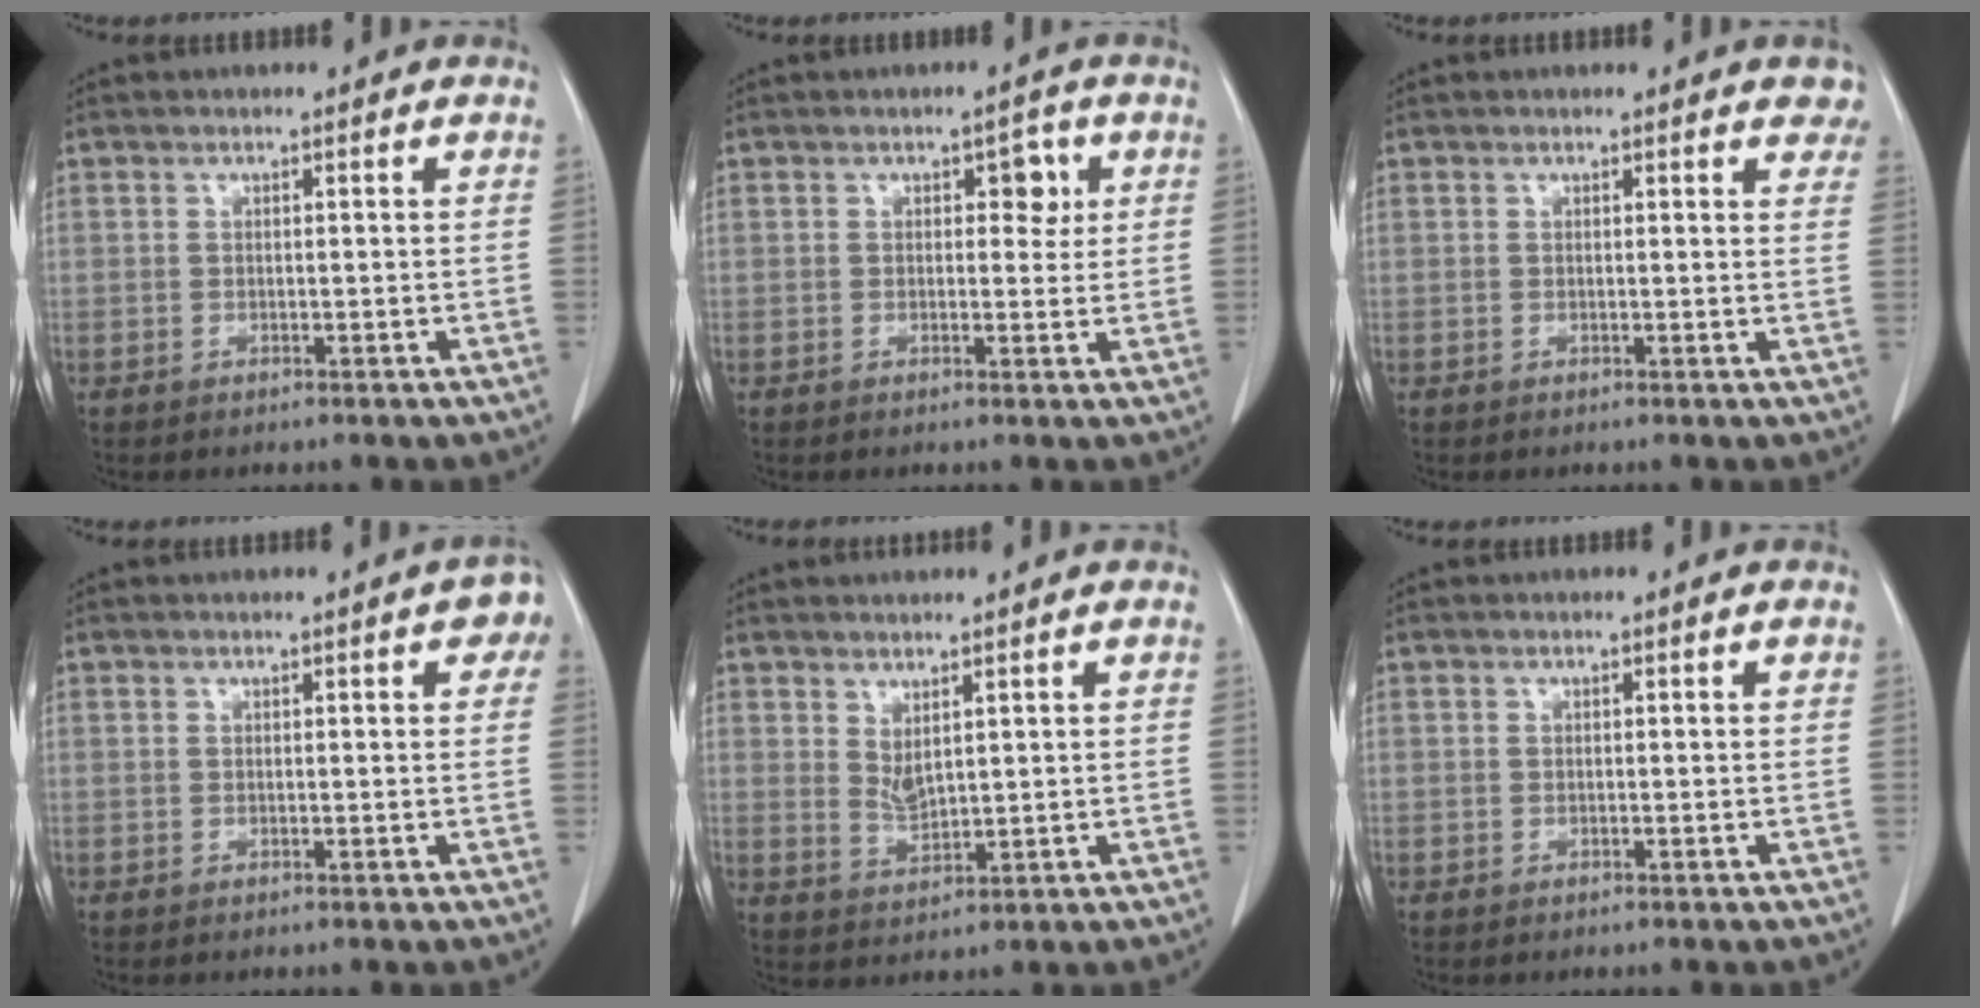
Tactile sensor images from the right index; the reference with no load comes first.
{"total": 3.1, "force": [1.0, 1.8, 2.4], "torque": [-0.026, 0.009, 0.013]}
{"total": 4.0, "force": [3.4, 1.3, 1.8], "torque": [-0.009, -0.005, 0.019]}
{"total": 3.4, "force": [1.6, 1.0, 2.8], "torque": [-0.023, 0.005, 0.012]}
{"total": 3.1, "force": [1.6, 1.0, 2.4], "torque": [-0.052, -0.009, 0.042]}
{"total": 0.0}